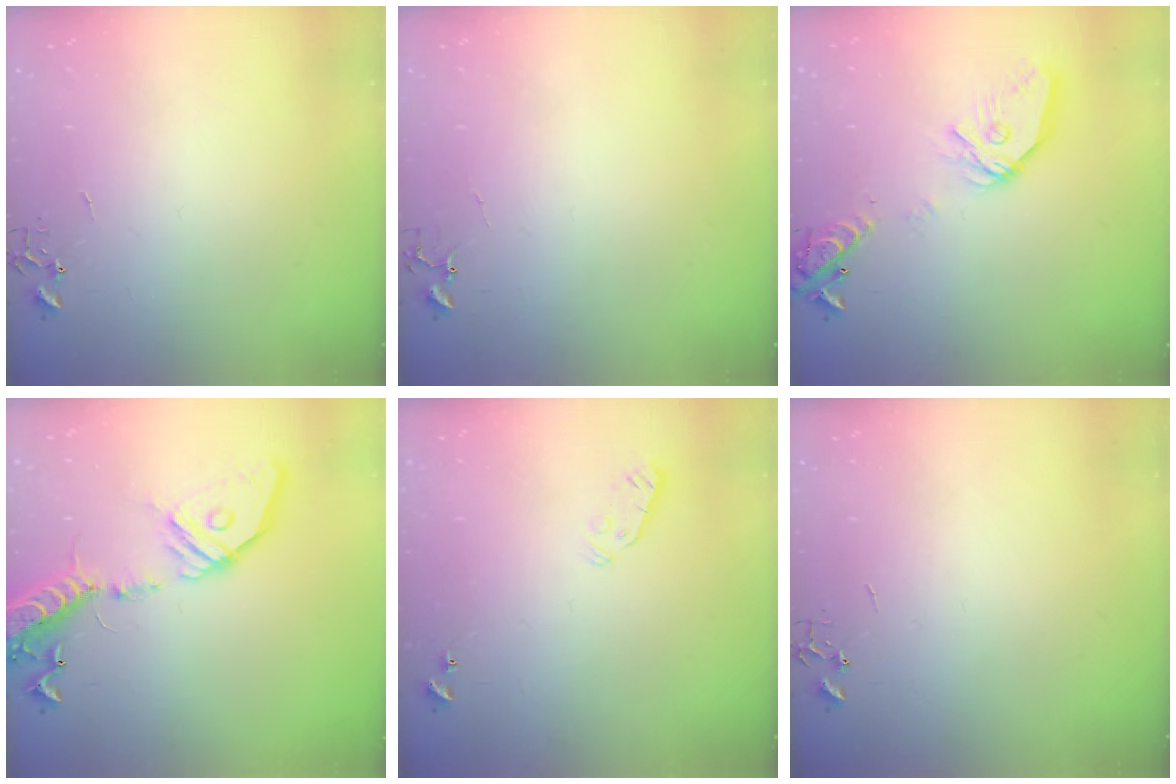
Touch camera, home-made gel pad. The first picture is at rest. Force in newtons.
{"total": 4.0, "press": 4.0, "slide": 0.3}
{"total": 17.0, "press": 16.8, "slide": 2.6}
{"total": 19.7, "press": 19.4, "slide": 3.9}
{"total": 3.8, "press": 3.7, "slide": 0.9}
{"total": 0.0}